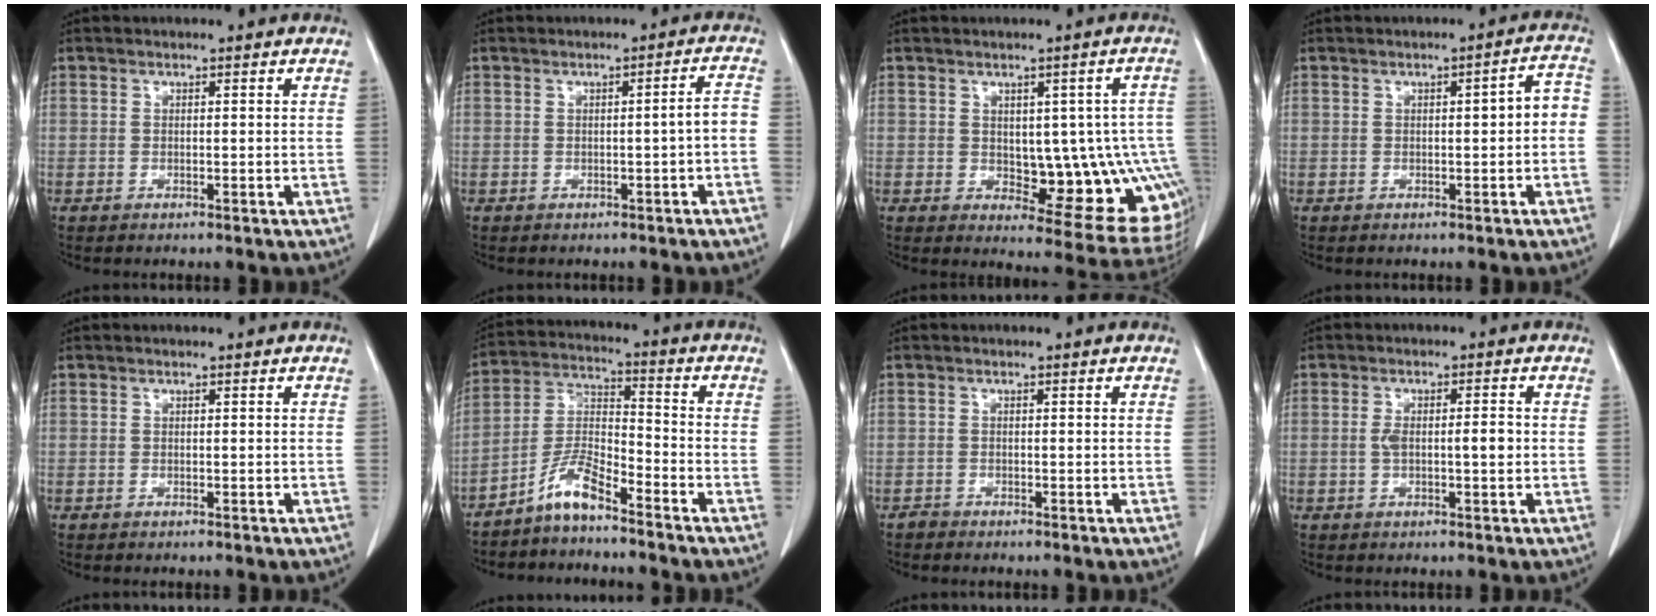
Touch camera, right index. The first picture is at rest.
{"total": 2.8, "force": [-0.9, 0.0, 2.6], "torque": [-0.030, 0.007, -0.015]}
{"total": 12.5, "force": [-1.0, 5.2, 11.4], "torque": [-0.102, 0.015, 0.008]}
{"total": 3.7, "force": [-0.3, 0.8, 3.6], "torque": [-0.041, 0.017, -0.007]}
{"total": 0.0}
{"total": 7.0, "force": [-5.4, 1.2, 4.2], "torque": [-0.096, 0.001, -0.112]}
{"total": 0.6, "force": [-0.6, 0.2, 0.0], "torque": [0.001, -0.001, -0.014]}
{"total": 3.9, "force": [-0.1, 1.1, 3.8], "torque": [-0.074, 0.009, 0.003]}